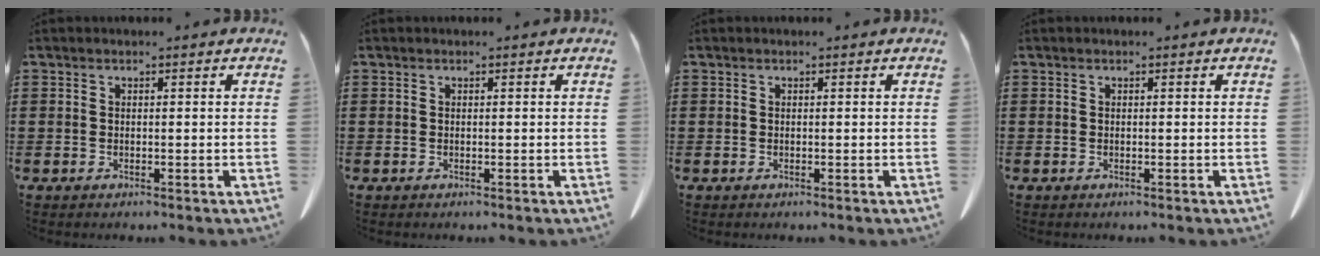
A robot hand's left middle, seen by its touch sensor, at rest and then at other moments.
{"total": 0.0}
{"total": 0.0}
{"total": 0.0}